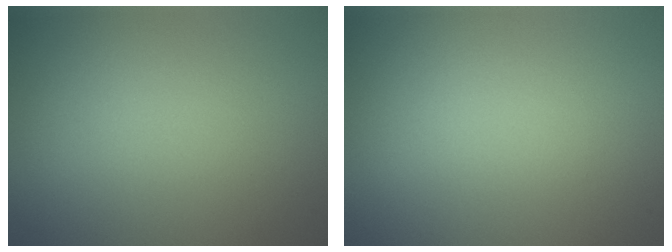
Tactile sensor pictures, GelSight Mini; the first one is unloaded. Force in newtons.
{"total": 0.0}